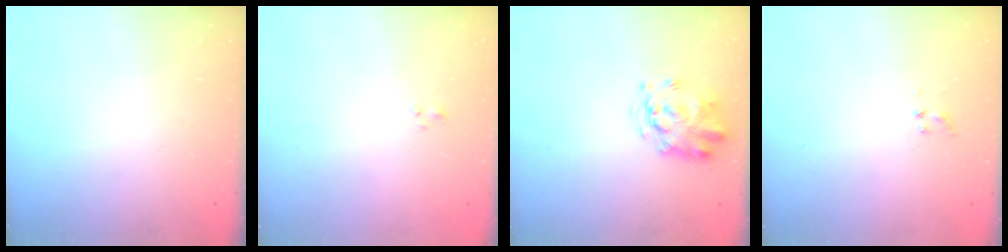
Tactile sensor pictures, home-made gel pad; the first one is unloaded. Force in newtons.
{"total": 1.2, "press": 1.0, "slide": 0.6}
{"total": 3.3, "press": 3.2, "slide": 0.8}
{"total": 1.0, "press": 0.9, "slide": 0.4}